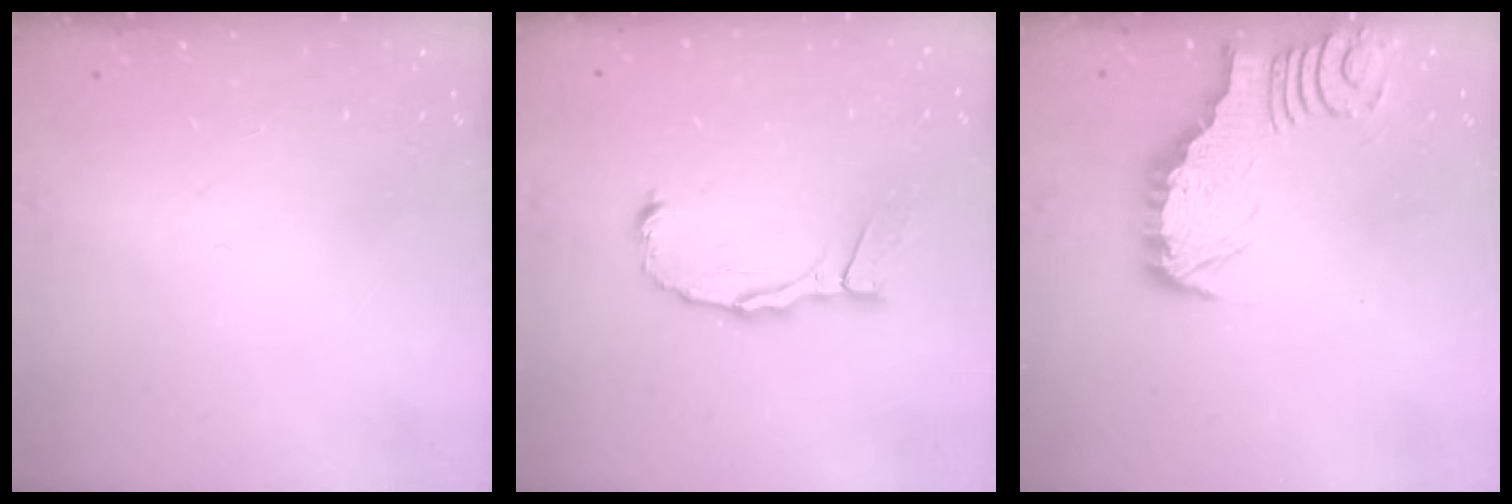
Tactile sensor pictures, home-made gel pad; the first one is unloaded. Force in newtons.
{"total": 8.7, "press": 8.6, "slide": 1.2}
{"total": 3.0, "press": 2.9, "slide": 0.3}